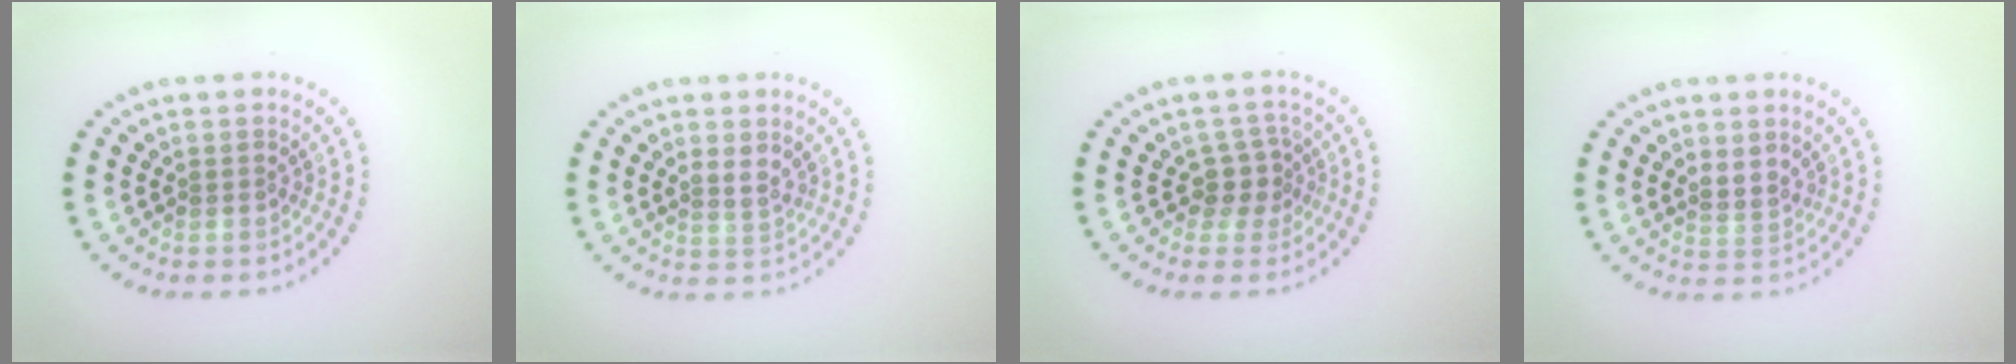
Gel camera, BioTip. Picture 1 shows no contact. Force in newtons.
{"total": 1.5, "press": 1.2, "slide": 0.8}
{"total": 2.2, "press": 1.8, "slide": 1.3}
{"total": 1.7, "press": 1.3, "slide": 1.1}